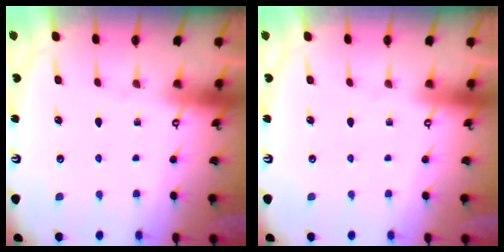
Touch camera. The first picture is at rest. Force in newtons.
{"total": 0.0}